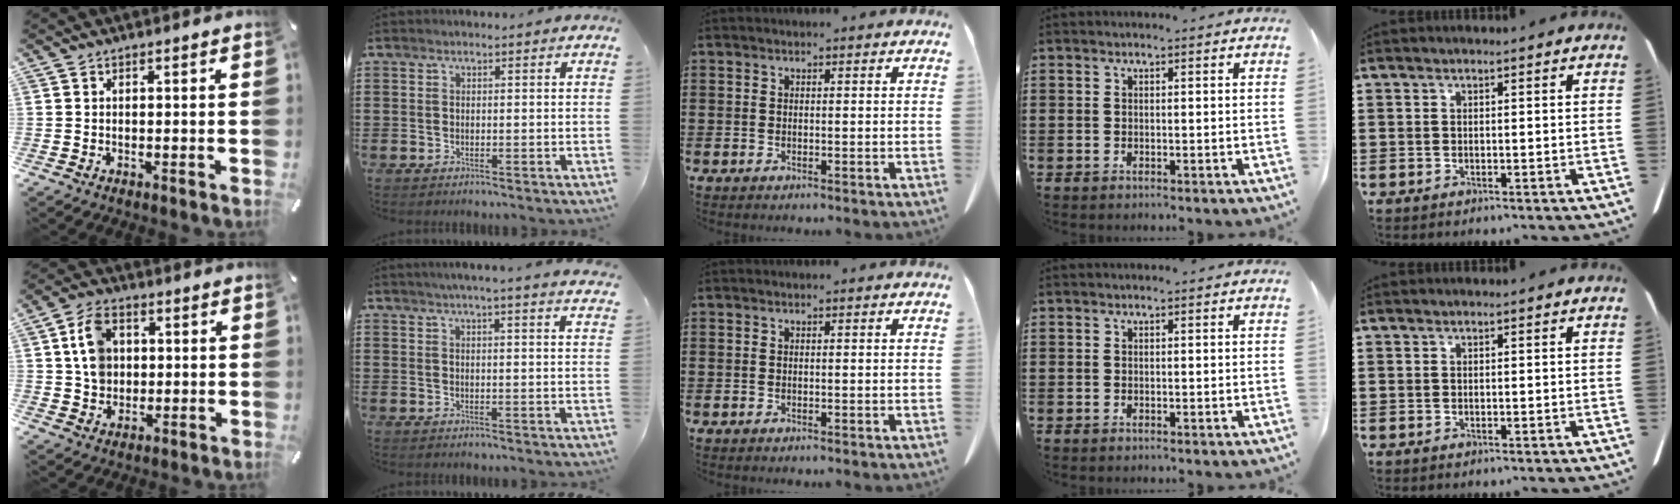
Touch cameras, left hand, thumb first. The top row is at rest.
{"thumb": {"total": 8.2, "force": [1.6, 6.9, 4.1], "torque": [-0.082, 0.010, 0.032]}, "index": {"total": 3.3, "force": [3.0, -0.9, 1.2], "torque": [-0.030, -0.009, 0.052]}}